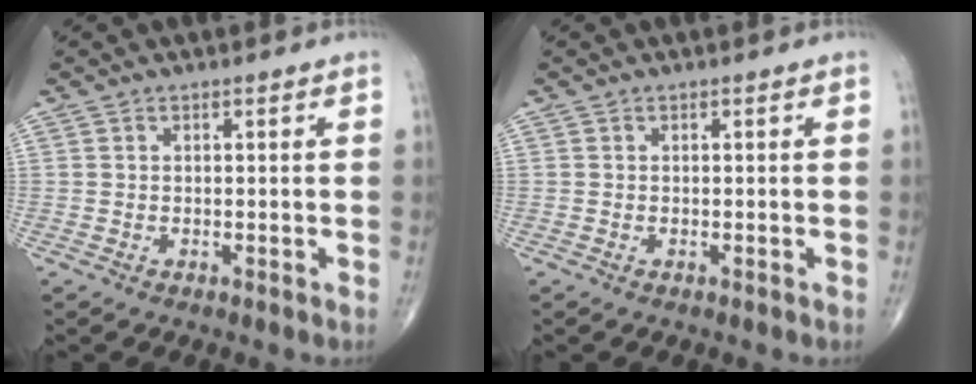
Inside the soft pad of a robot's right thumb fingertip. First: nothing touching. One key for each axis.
{"total": 0.0}